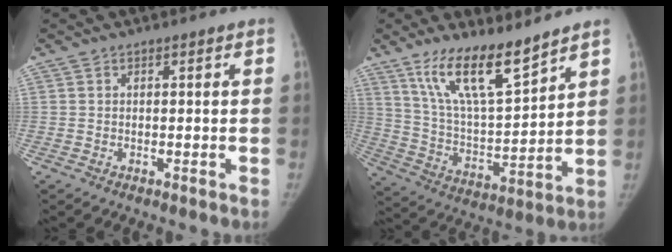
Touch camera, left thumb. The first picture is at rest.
{"total": 14.9, "force": [10.8, 3.8, 9.6], "torque": [-0.152, -0.067, 0.209]}